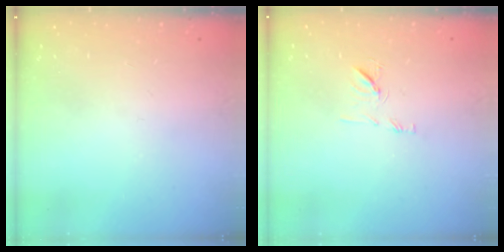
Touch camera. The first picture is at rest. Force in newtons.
{"total": 7.5, "press": 7.4, "slide": 0.6}